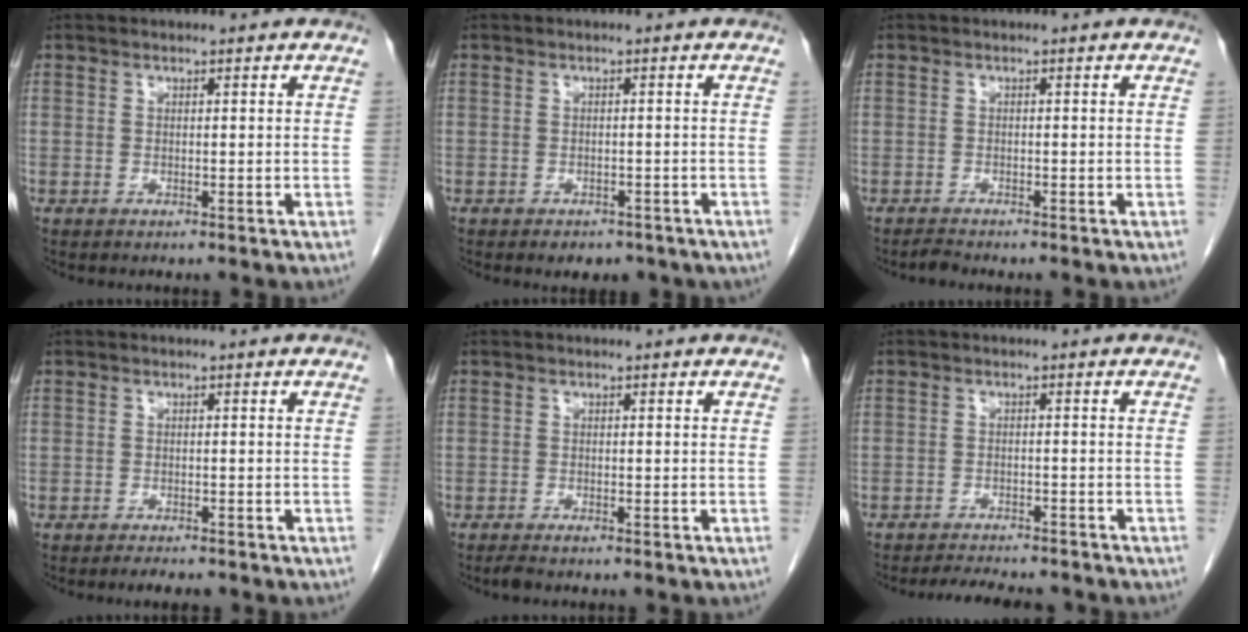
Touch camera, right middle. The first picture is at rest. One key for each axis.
{"total": 3.7, "fx": -2.8, "fy": 2.0, "fz": 1.3, "tx": -0.013, "ty": 0.001, "tz": -0.029}
{"total": 0.9, "fx": -0.9, "fy": -0.1, "fz": 0.1, "tx": -0.007, "ty": -0.005, "tz": -0.017}
{"total": 1.8, "fx": -1.6, "fy": 0.5, "fz": 0.7, "tx": -0.016, "ty": -0.004, "tz": -0.020}
{"total": 1.2, "fx": -1.0, "fy": 0.1, "fz": 0.6, "tx": -0.017, "ty": -0.004, "tz": -0.018}
{"total": 7.3, "fx": -6.8, "fy": 1.4, "fz": 2.3, "tx": -0.035, "ty": -0.005, "tz": -0.092}